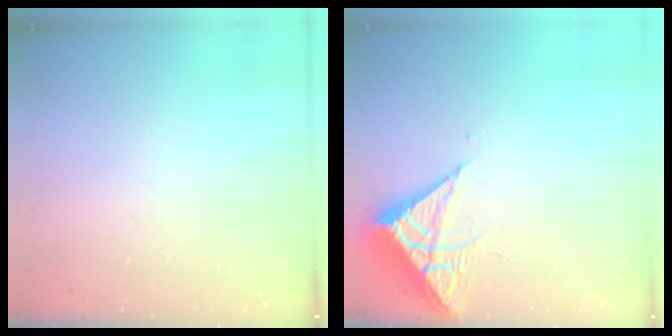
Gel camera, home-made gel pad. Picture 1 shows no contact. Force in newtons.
{"total": 6.2, "press": 6.2, "slide": 0.4}